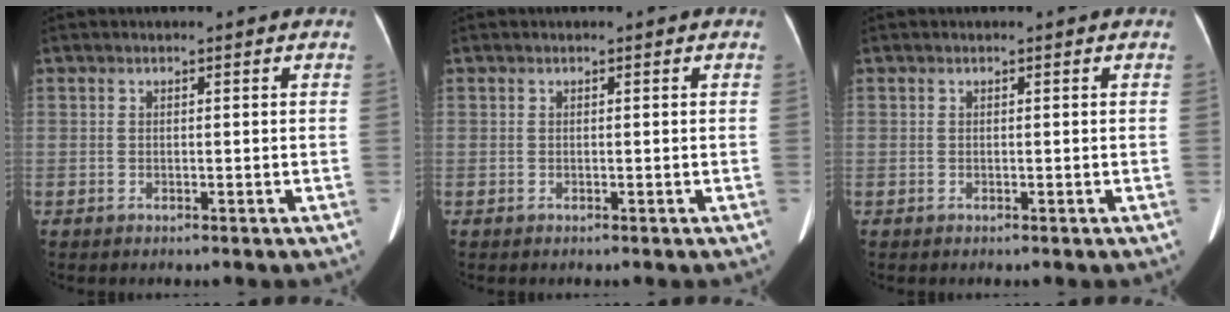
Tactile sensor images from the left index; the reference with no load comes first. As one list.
[{"total": 0.0}, {"total": 0.0}]